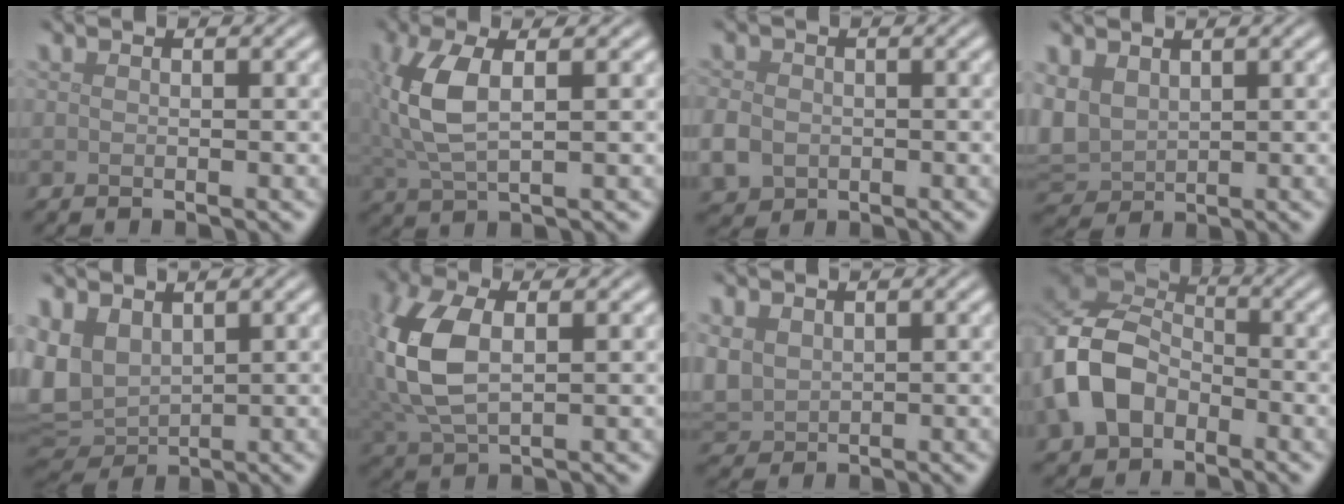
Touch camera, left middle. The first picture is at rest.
{"total": 6.0, "force": [1.1, 2.7, 5.3], "torque": [-0.135, 0.007, 0.019]}
{"total": 3.0, "force": [-0.7, 2.5, 1.4], "torque": [-0.032, -0.004, -0.016]}
{"total": 4.4, "force": [1.3, 3.3, 2.7], "torque": [-0.074, 0.000, 0.027]}
{"total": 7.0, "force": [2.2, 4.7, 4.6], "torque": [-0.140, 0.001, 0.045]}
{"total": 8.3, "force": [1.0, 4.7, 6.8], "torque": [-0.182, 0.003, 0.018]}
{"total": 3.1, "force": [1.3, 2.4, 1.6], "torque": [-0.050, 0.000, 0.028]}
{"total": 8.8, "force": [-2.8, 6.5, 5.2], "torque": [-0.120, 0.003, -0.074]}